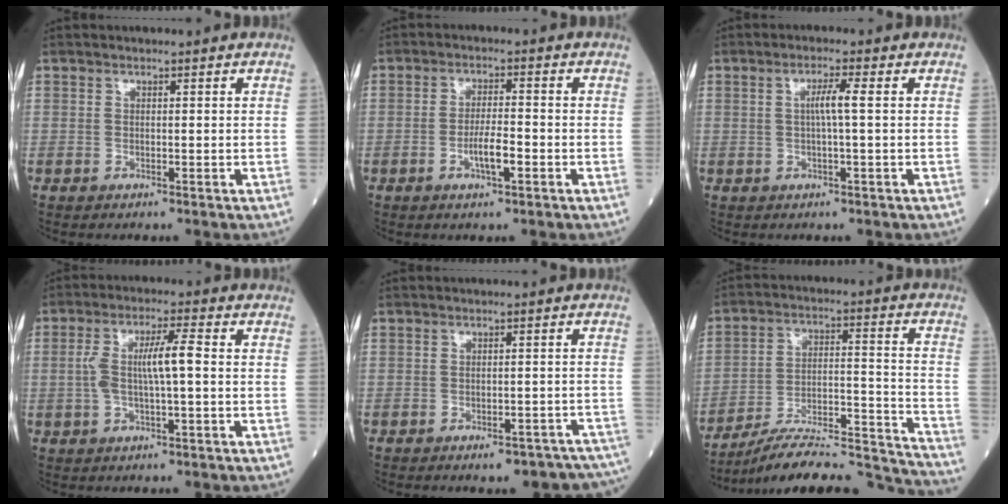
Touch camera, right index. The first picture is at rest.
{"total": 4.1, "force": [-1.5, 0.8, 3.8], "torque": [-0.067, 0.001, -0.026]}
{"total": 2.9, "force": [0.3, -0.4, 2.9], "torque": [-0.055, 0.002, 0.003]}
{"total": 6.7, "force": [0.1, 0.9, 6.7], "torque": [-0.138, 0.016, 0.000]}
{"total": 9.7, "force": [-8.4, 3.1, 3.7], "torque": [-0.023, 0.020, -0.095]}
{"total": 22.7, "force": [-21.5, 1.0, 7.2], "torque": [-0.071, 0.025, -0.318]}